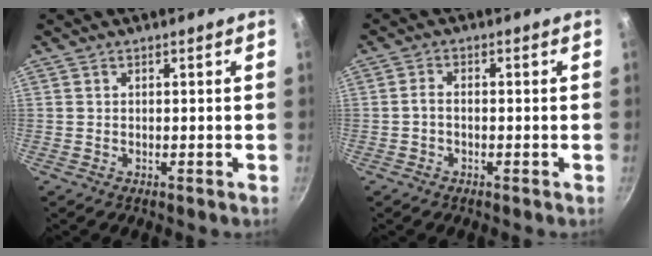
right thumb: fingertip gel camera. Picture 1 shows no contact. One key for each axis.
{"total": 1.9, "fx": -0.8, "fy": 1.0, "fz": 1.4, "tx": -0.027, "ty": 0.014, "tz": -0.019}